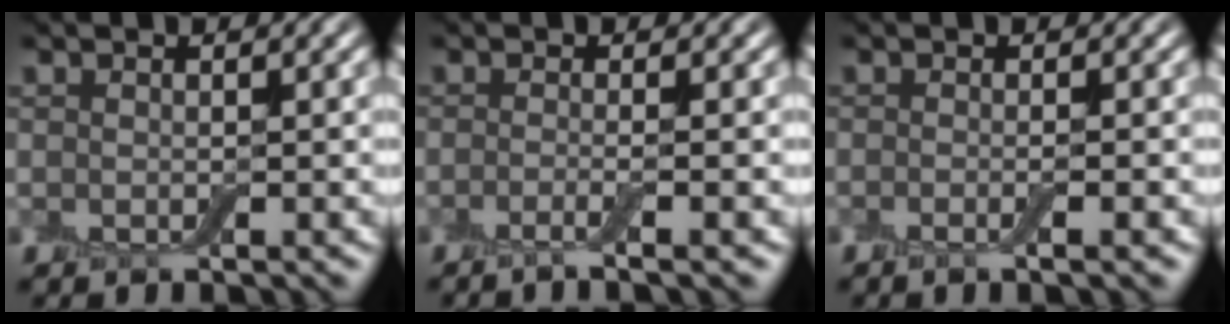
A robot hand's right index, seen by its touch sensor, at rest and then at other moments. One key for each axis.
{"total": 2.1, "fx": -0.8, "fy": 0.6, "fz": 1.8, "tx": -0.015, "ty": -0.008, "tz": -0.025}
{"total": 1.9, "fx": -0.5, "fy": 0.6, "fz": 1.7, "tx": -0.007, "ty": 0.000, "tz": -0.015}